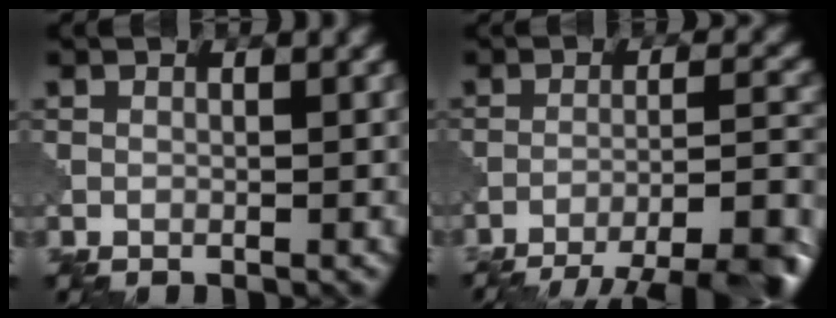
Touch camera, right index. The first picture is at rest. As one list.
[{"total": 12.5, "force": [-10.5, 3.0, 6.1], "torque": [-0.074, 0.002, -0.125]}]